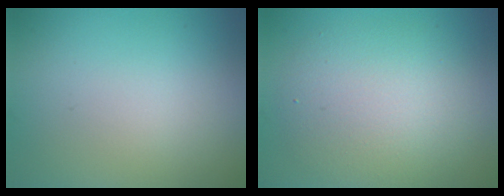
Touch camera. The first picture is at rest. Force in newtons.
{"total": 5.6, "press": 5.6, "slide": 0.3}